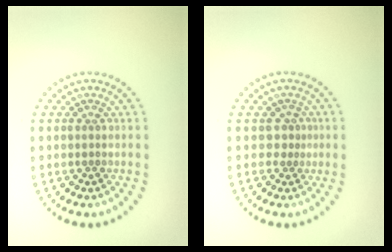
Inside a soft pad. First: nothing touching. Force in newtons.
{"total": 1.1, "press": 0.5, "slide": 1.0}